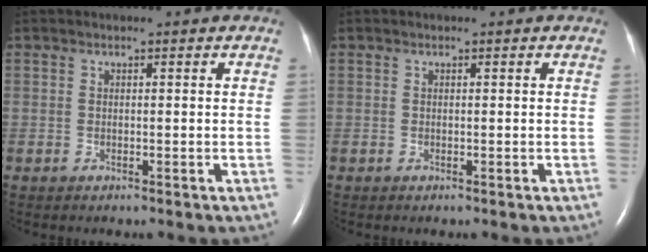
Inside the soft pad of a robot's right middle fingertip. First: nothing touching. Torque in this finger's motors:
{"motor_torque": [-0.06, 0.23, -0.02, 0.01]}